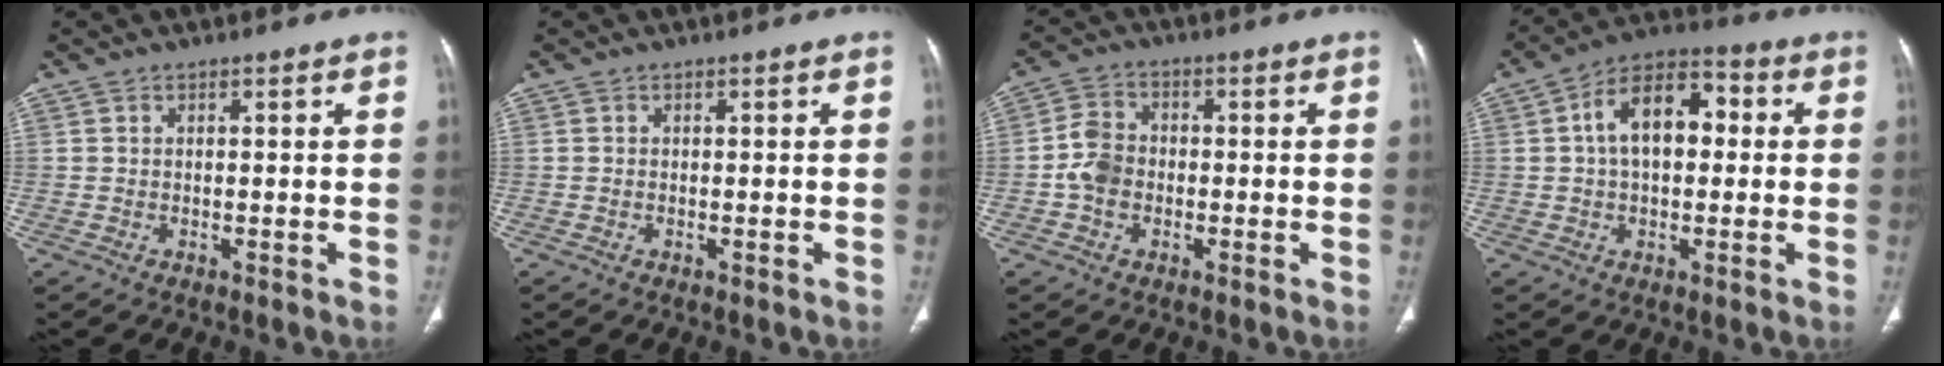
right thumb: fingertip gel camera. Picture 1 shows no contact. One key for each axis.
{"total": 0.0}
{"total": 5.8, "fx": -1.2, "fy": 4.6, "fz": 3.4, "tx": -0.055, "ty": 0.015, "tz": -0.031}
{"total": 12.4, "fx": 1.6, "fy": 7.6, "fz": 9.6, "tx": -0.145, "ty": 0.033, "tz": 0.015}